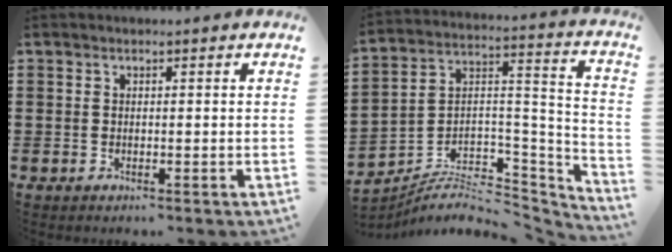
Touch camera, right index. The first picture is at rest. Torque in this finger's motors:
{"motor_torque": [-0.19, -0.13, -1.05, -0.21]}